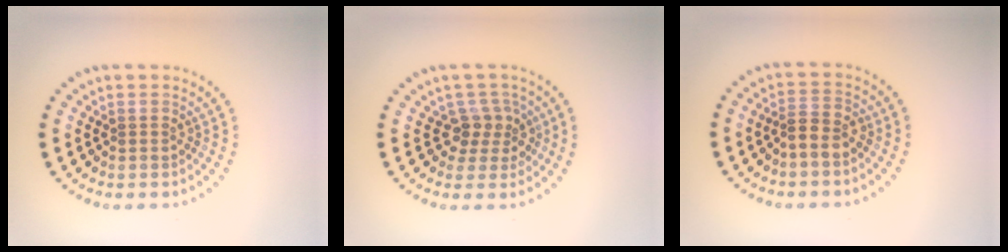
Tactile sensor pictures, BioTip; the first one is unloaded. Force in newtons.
{"total": 2.6, "press": 2.0, "slide": 1.7}
{"total": 2.1, "press": 2.0, "slide": 0.9}